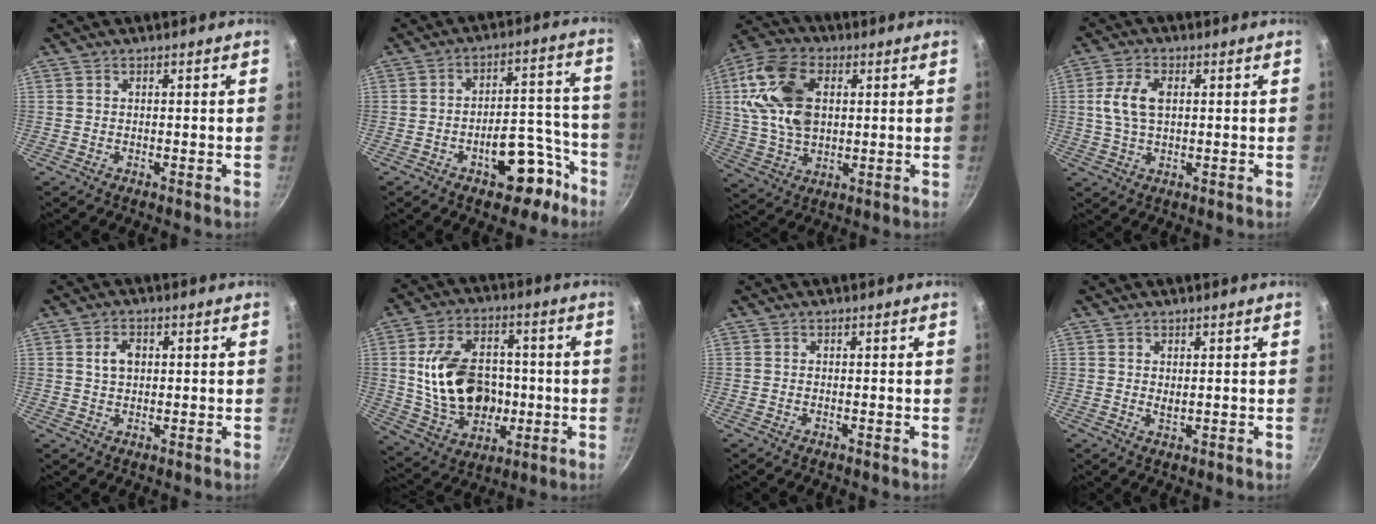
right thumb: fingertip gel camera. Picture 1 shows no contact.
{"total": 11.5, "force": [-6.3, 5.7, 7.7], "torque": [-0.076, 0.064, -0.085]}
{"total": 16.4, "force": [3.4, 10.3, 12.3], "torque": [-0.242, 0.007, 0.061]}
{"total": 7.0, "force": [1.1, 4.0, 5.6], "torque": [-0.120, 0.008, 0.020]}
{"total": 3.7, "force": [0.9, 2.5, 2.6], "torque": [-0.039, 0.002, 0.017]}
{"total": 17.8, "force": [-0.2, 12.6, 12.6], "torque": [-0.191, 0.008, 0.009]}
{"total": 0.0}
{"total": 1.2, "force": [0.4, 0.6, 0.9], "torque": [-0.013, -0.005, 0.012]}